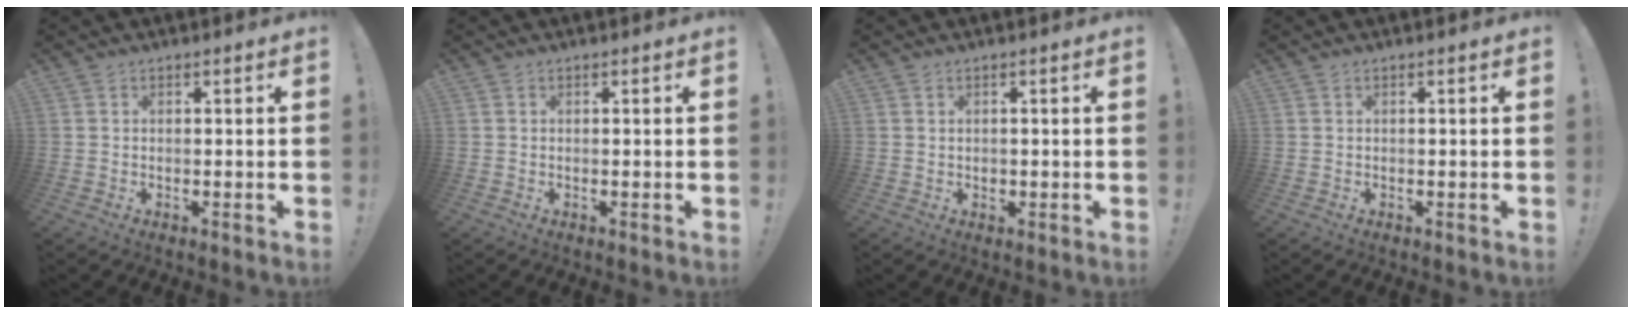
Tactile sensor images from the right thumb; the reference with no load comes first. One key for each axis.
{"total": 0.0}
{"total": 1.0, "fx": -0.1, "fy": 1.0, "fz": 0.0, "tx": 0.003, "ty": 0.001, "tz": -0.004}
{"total": 0.0}